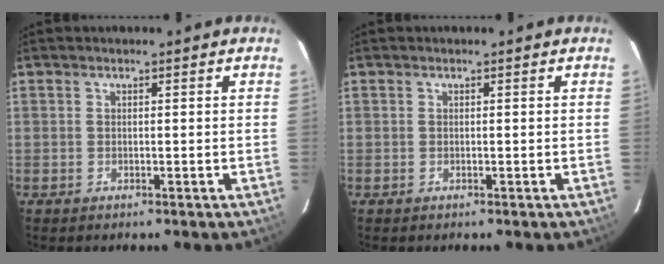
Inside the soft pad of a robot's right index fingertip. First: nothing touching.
{"total": 0.0}